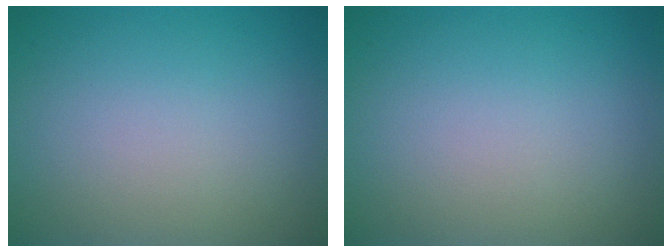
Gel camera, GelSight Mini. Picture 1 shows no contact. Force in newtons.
{"total": 0.0}